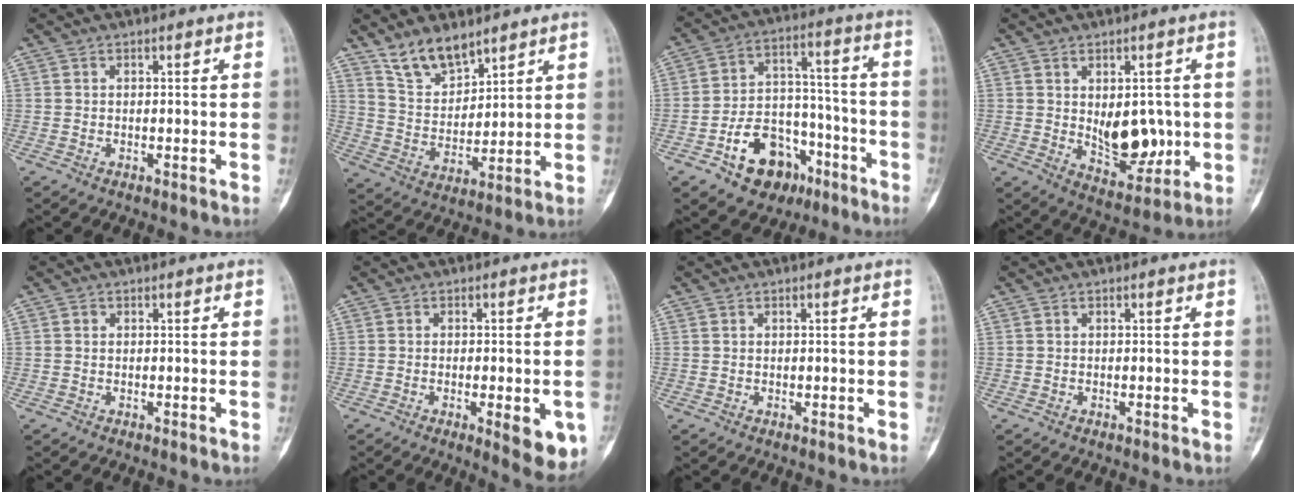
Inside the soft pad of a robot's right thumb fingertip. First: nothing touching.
{"total": 9.1, "force": [7.0, 4.0, 4.0], "torque": [-0.049, -0.048, 0.143]}
{"total": 15.2, "force": [-8.0, 10.2, 8.0], "torque": [-0.085, 0.076, -0.123]}
{"total": 10.5, "force": [-0.1, 6.3, 8.4], "torque": [-0.078, -0.016, 0.018]}
{"total": 0.6, "force": [0.1, 0.5, 0.2], "torque": [0.001, 0.002, 0.001]}
{"total": 9.0, "force": [-2.9, 2.8, 8.0], "torque": [-0.086, -0.003, -0.031]}
{"total": 0.0}
{"total": 0.0}